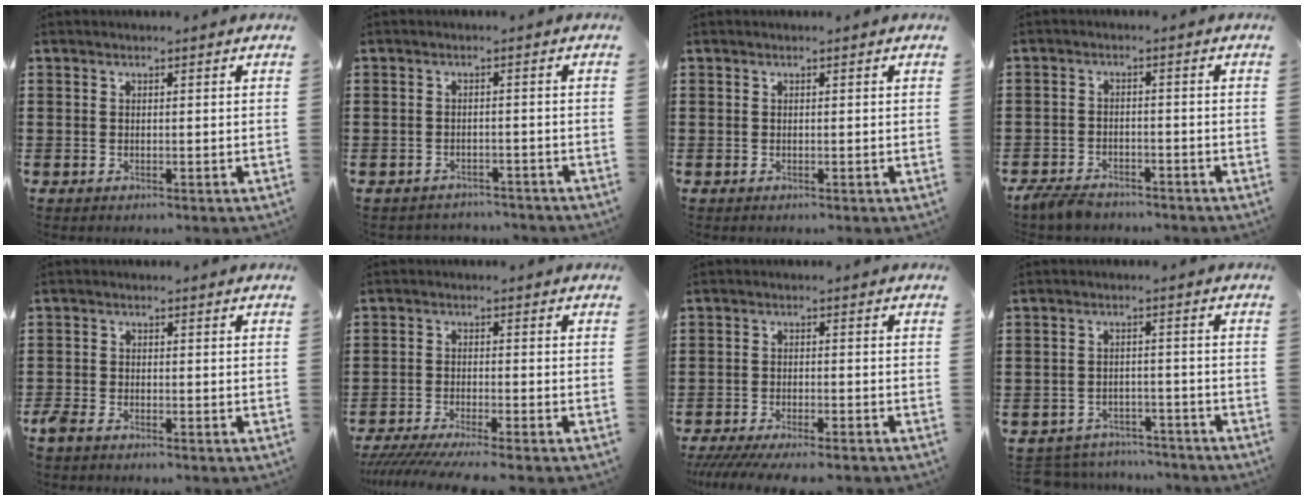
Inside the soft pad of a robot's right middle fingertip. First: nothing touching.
{"total": 1.7, "force": [-1.7, 0.3, -0.2], "torque": [-0.002, 0.000, -0.039]}
{"total": 0.0}
{"total": 3.5, "force": [-3.3, 0.8, 0.8], "torque": [-0.030, -0.002, -0.072]}
{"total": 1.3, "force": [-1.0, 0.3, 0.7], "torque": [-0.030, -0.007, -0.025]}
{"total": 3.7, "force": [-3.3, -0.2, 1.8], "torque": [-0.042, -0.017, -0.066]}
{"total": 3.5, "force": [-3.2, 0.0, 1.4], "torque": [-0.029, -0.010, -0.064]}
{"total": 3.6, "force": [-3.5, 0.6, -0.1], "torque": [-0.004, 0.003, -0.076]}